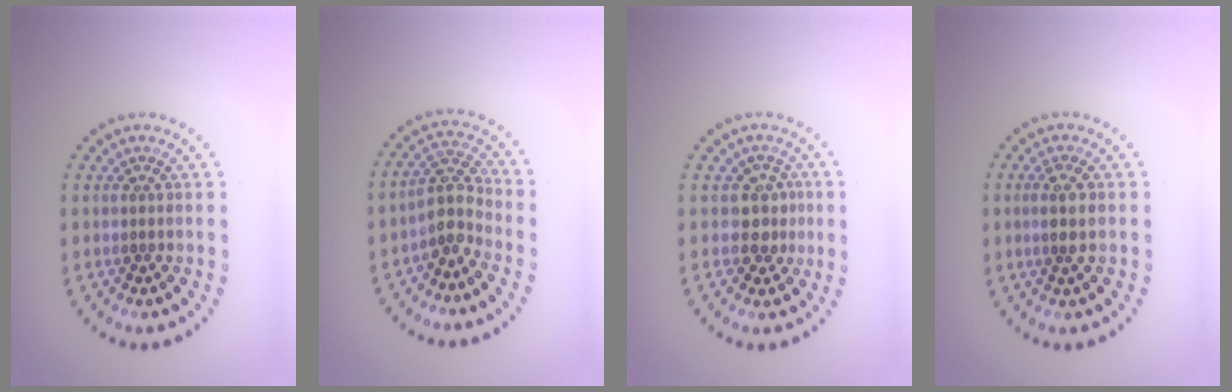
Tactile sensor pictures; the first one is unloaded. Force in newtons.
{"total": 2.9, "press": 2.4, "slide": 1.7}
{"total": 2.3, "press": 2.0, "slide": 1.2}
{"total": 2.1, "press": 1.9, "slide": 0.9}